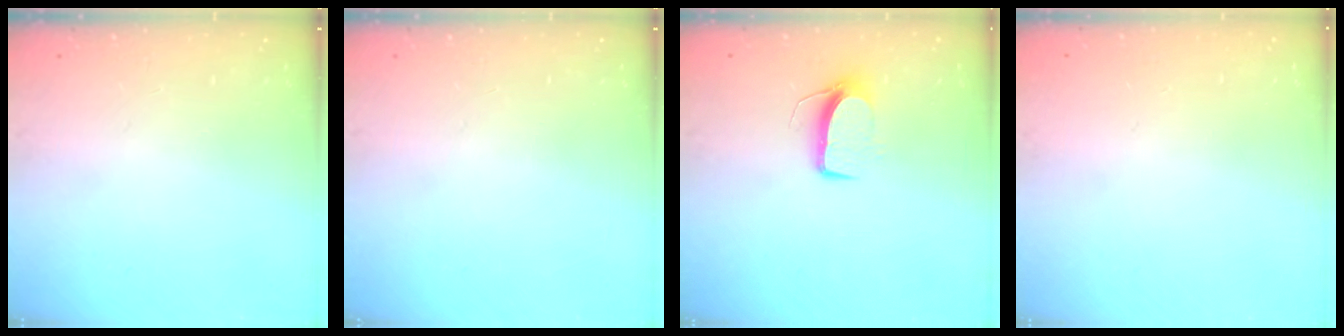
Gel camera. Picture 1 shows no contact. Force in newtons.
{"total": 0.0}
{"total": 7.8, "press": 7.7, "slide": 0.5}
{"total": 0.0}